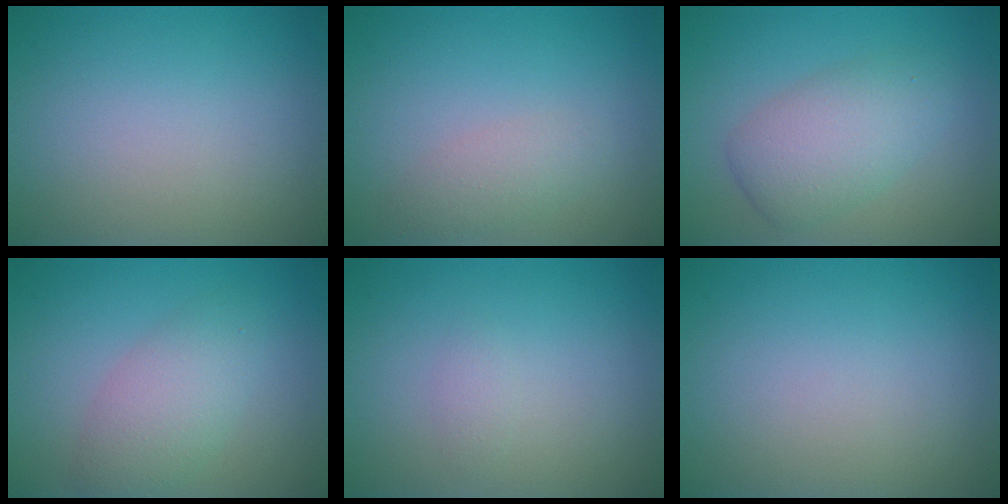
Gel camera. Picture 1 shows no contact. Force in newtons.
{"total": 1.8, "press": 1.8, "slide": 0.1}
{"total": 4.6, "press": 4.6, "slide": 0.0}
{"total": 3.7, "press": 3.7, "slide": 0.2}
{"total": 0.8, "press": 0.8, "slide": 0.0}
{"total": 0.0}